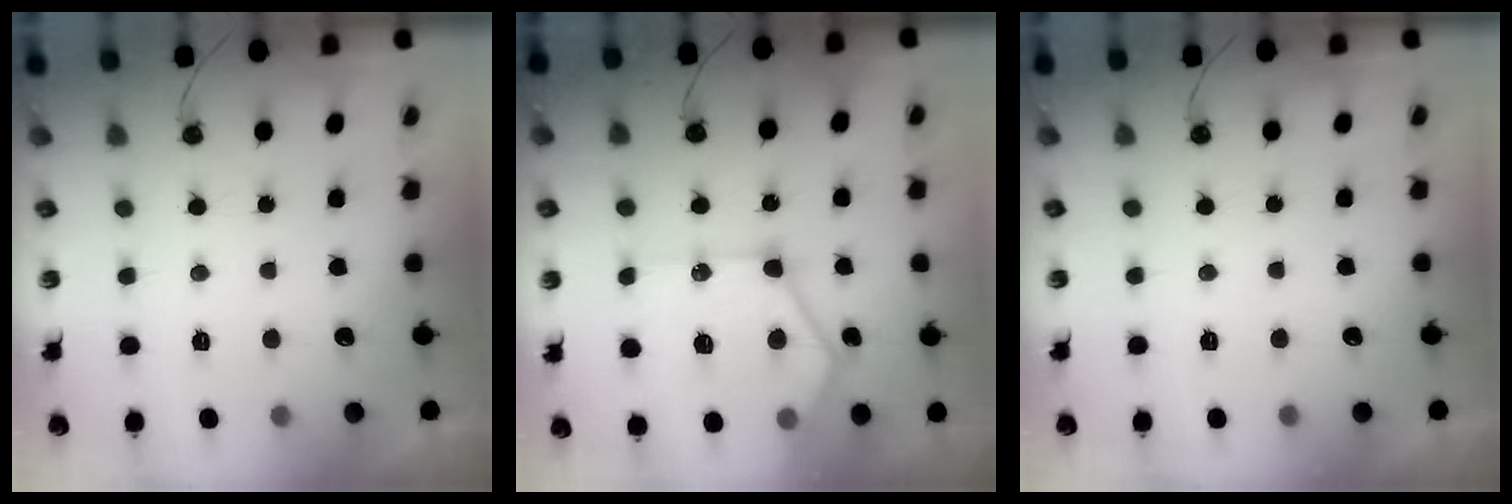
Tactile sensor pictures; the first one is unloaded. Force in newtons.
{"total": 20.5, "press": 20.4, "slide": 1.7}
{"total": 0.0}